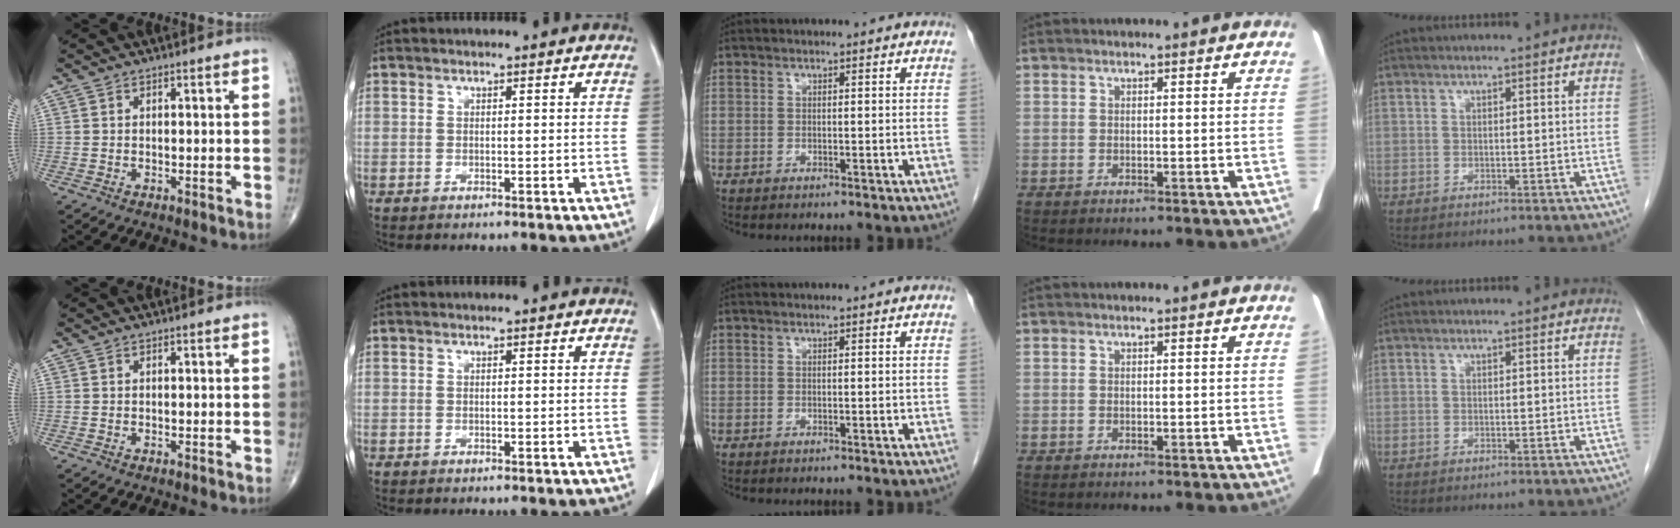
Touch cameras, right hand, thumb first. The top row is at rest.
{}